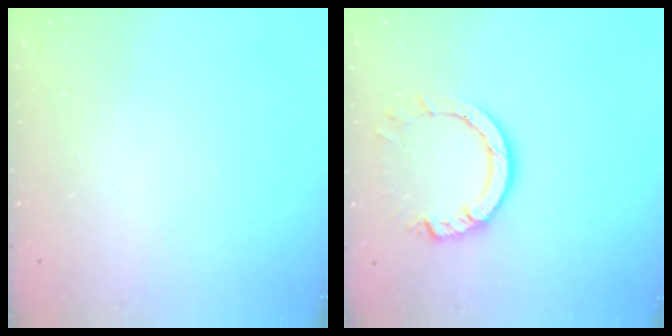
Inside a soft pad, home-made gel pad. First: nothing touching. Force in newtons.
{"total": 9.7, "press": 9.7, "slide": 1.1}